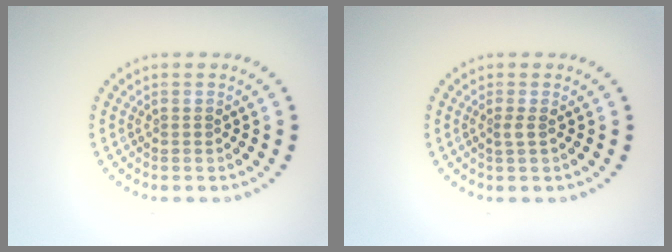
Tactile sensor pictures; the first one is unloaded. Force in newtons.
{"total": 0.8, "press": 0.6, "slide": 0.5}